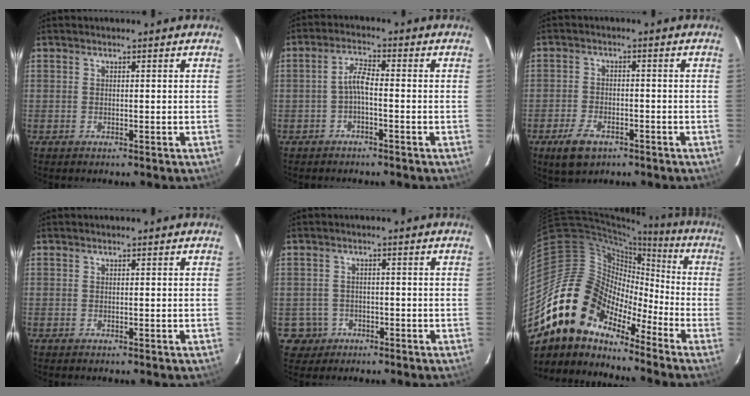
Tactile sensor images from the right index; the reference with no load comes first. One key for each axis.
{"total": 3.1, "fx": -1.3, "fy": 0.5, "fz": 2.7, "tx": -0.061, "ty": 0.010, "tz": -0.027}
{"total": 6.6, "fx": -4.1, "fy": 3.6, "fz": 3.8, "tx": -0.098, "ty": -0.006, "tz": -0.069}
{"total": 0.0}
{"total": 4.3, "fx": -1.6, "fy": 4.0, "fz": 0.0, "tx": -0.010, "ty": 0.017, "tz": -0.022}
{"total": 16.3, "fx": -11.8, "fy": 9.6, "fz": 6.0, "tx": -0.115, "ty": 0.018, "tz": -0.230}